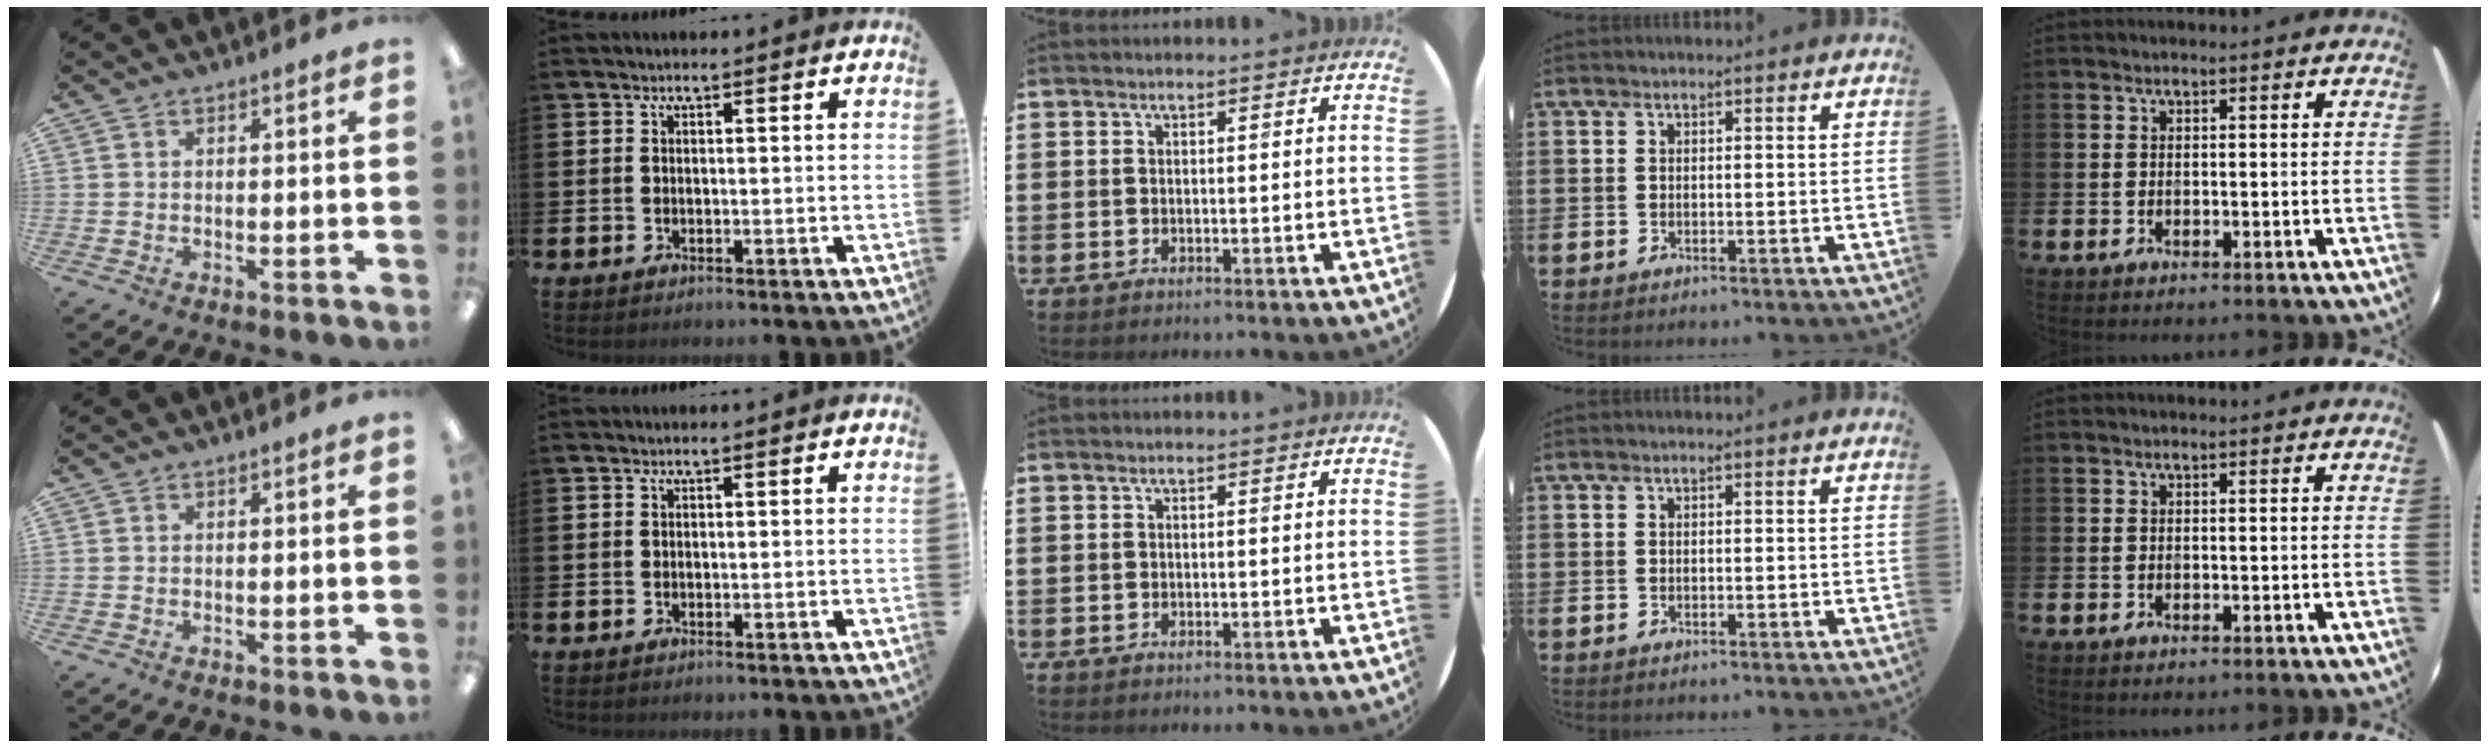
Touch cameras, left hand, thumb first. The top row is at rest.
{}